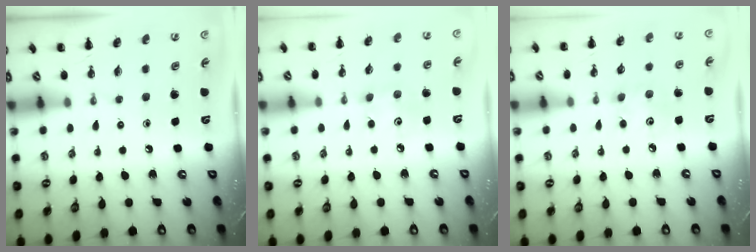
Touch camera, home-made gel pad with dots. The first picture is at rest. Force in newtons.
{"total": 4.0, "press": 3.9, "slide": 1.1}
{"total": 3.8, "press": 3.8, "slide": 0.7}